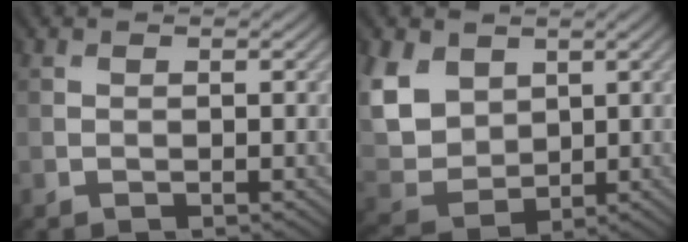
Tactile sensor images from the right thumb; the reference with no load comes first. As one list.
[{"total": 9.0, "force": [4.1, 7.0, 4.0], "torque": [-0.151, 0.005, 0.084]}]